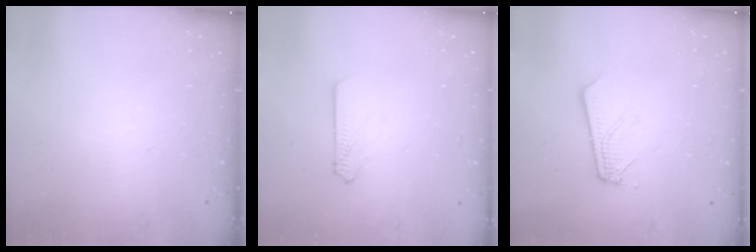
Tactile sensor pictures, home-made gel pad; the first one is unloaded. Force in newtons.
{"total": 2.6, "press": 2.6, "slide": 0.3}
{"total": 3.8, "press": 3.8, "slide": 0.3}